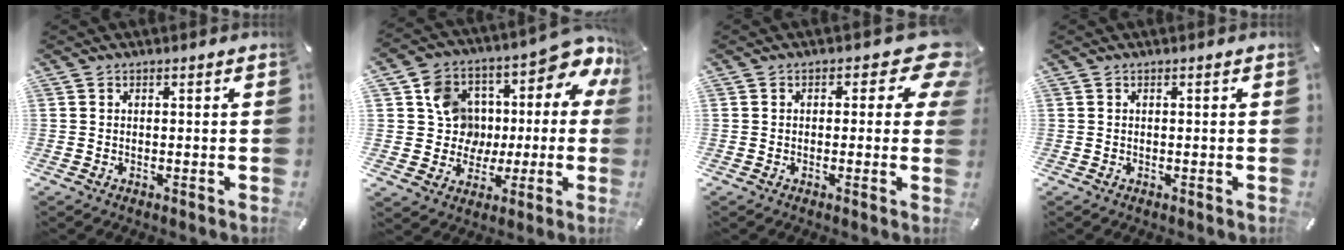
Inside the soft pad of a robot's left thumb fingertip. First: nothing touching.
{"total": 14.4, "force": [5.0, 11.5, 7.0], "torque": [-0.114, -0.054, 0.096]}
{"total": 8.1, "force": [2.6, 4.1, 6.5], "torque": [-0.075, -0.013, 0.041]}
{"total": 0.0}